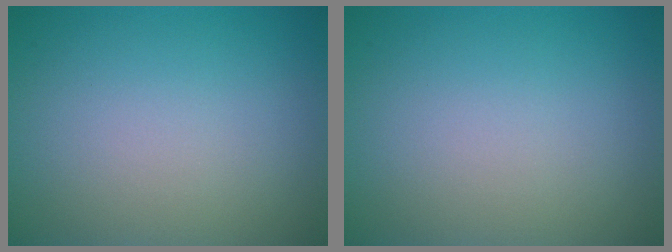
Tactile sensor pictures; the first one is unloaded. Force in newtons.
{"total": 0.0}